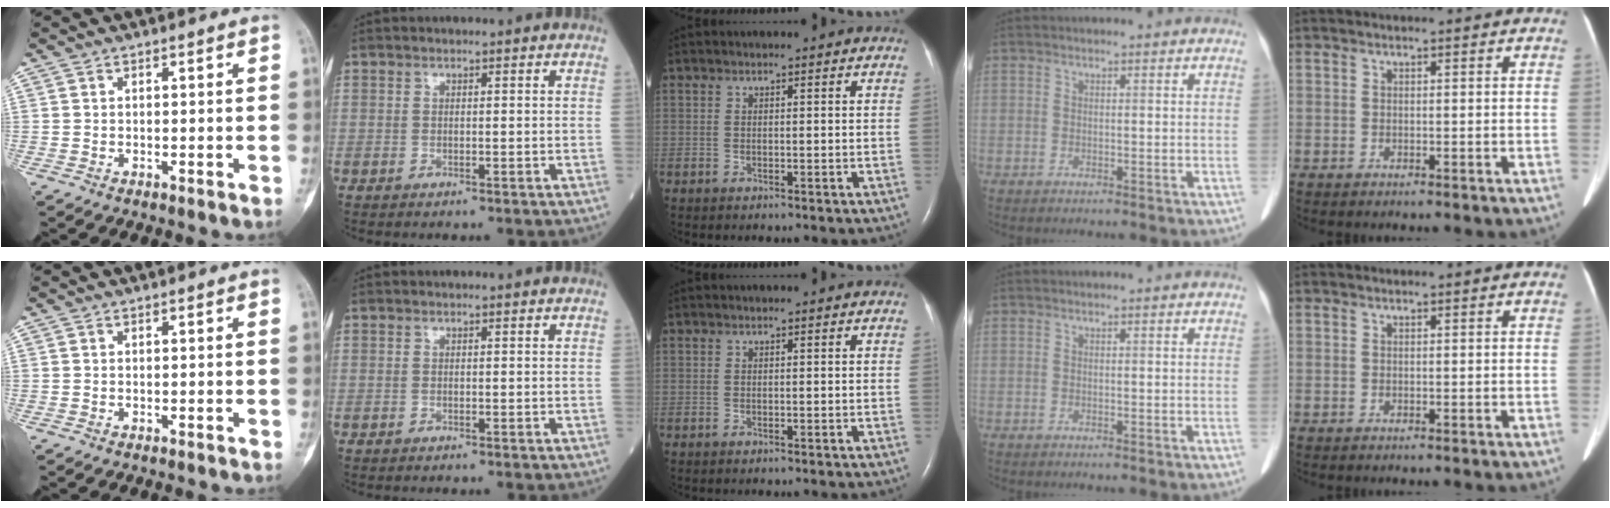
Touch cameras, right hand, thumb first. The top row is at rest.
{}